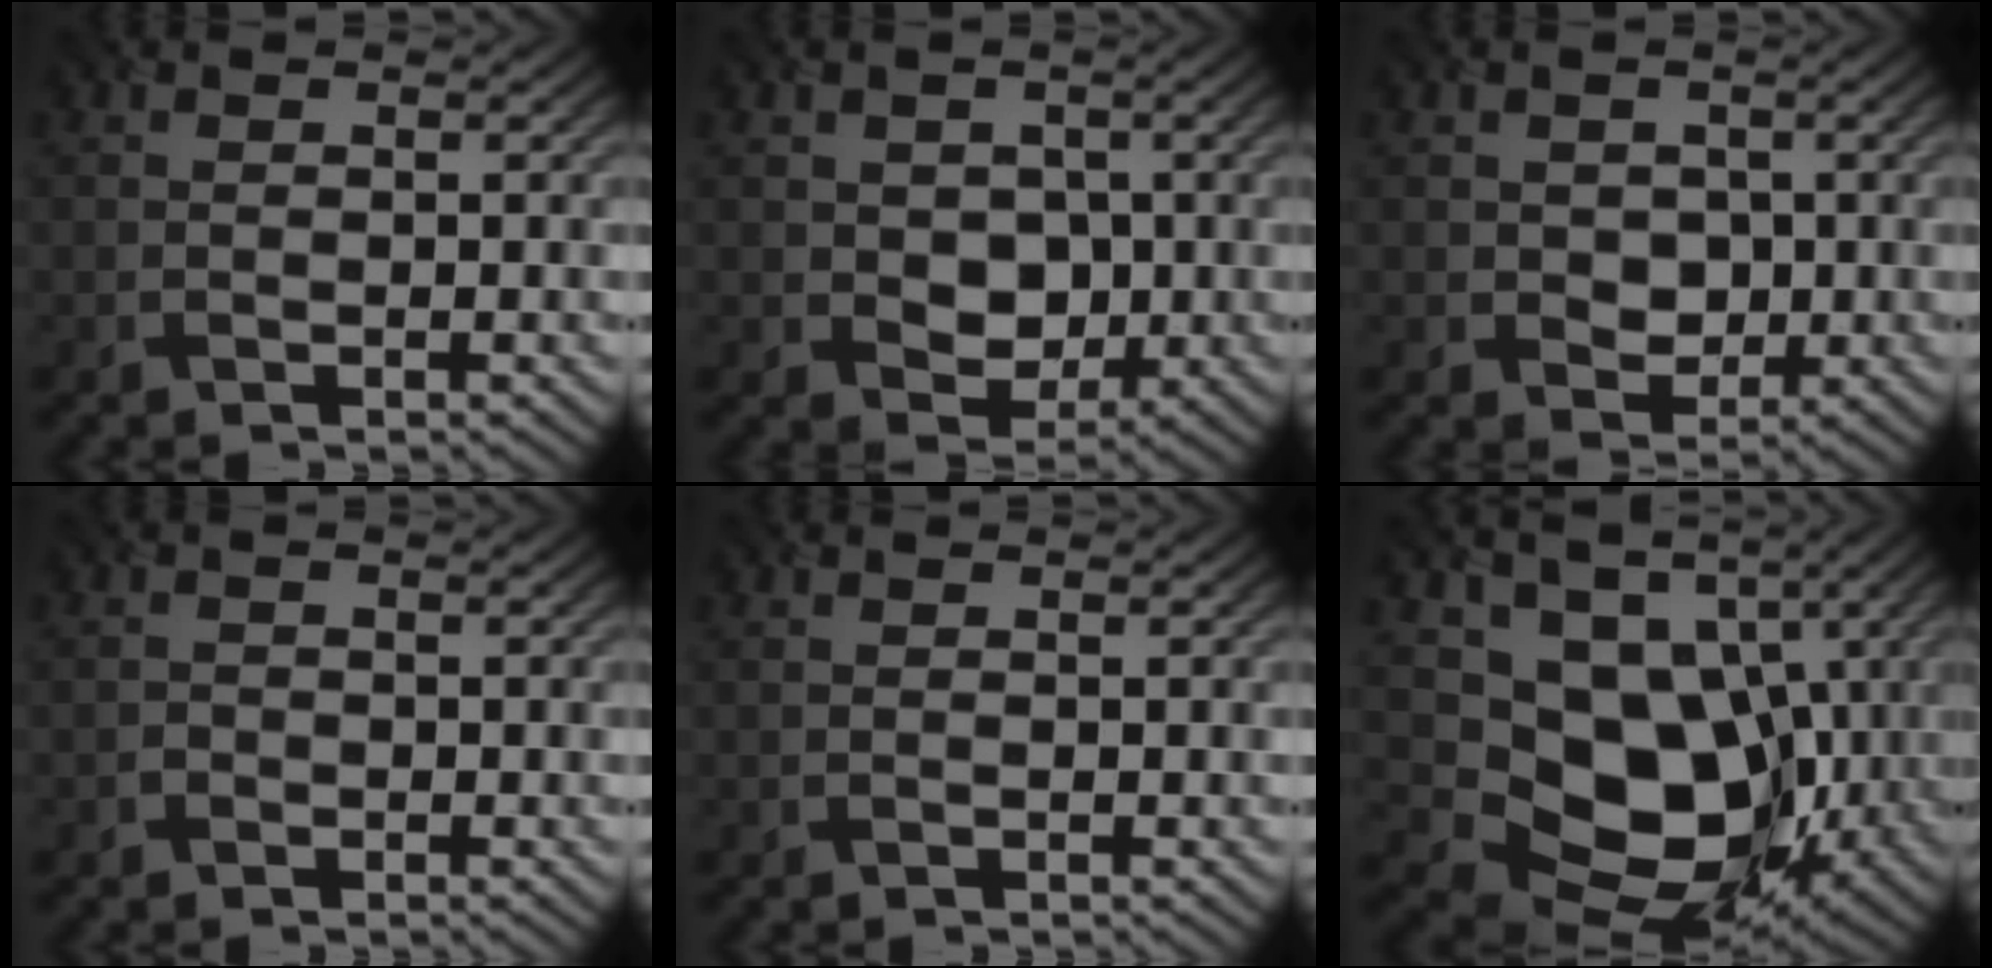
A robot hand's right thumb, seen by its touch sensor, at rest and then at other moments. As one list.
[{"total": 4.8, "force": [0.2, 4.0, 2.6], "torque": [-0.054, -0.008, 0.001]}, {"total": 3.2, "force": [0.1, 2.8, 1.5], "torque": [-0.035, -0.007, -0.003]}, {"total": 0.8, "force": [-0.6, 0.6, 0.2], "torque": [-0.002, 0.000, -0.012]}, {"total": 0.0}, {"total": 12.7, "force": [0.0, 9.9, 8.1], "torque": [-0.140, -0.026, -0.001]}]